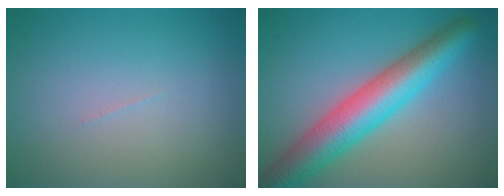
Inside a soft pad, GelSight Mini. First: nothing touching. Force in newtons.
{"total": 7.9, "press": 7.9, "slide": 0.2}